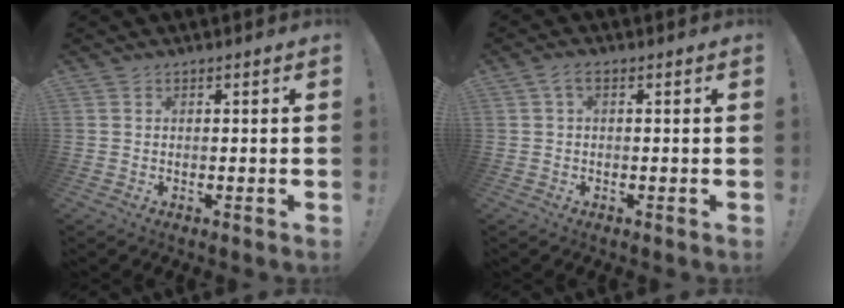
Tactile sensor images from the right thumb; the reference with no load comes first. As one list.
[{"total": 2.1, "force": [0.1, 0.8, 1.9], "torque": [-0.045, 0.007, 0.004]}]